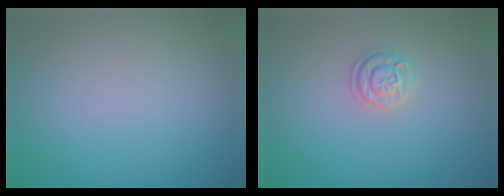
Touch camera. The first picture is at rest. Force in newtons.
{"total": 1.8, "press": 1.7, "slide": 0.3}